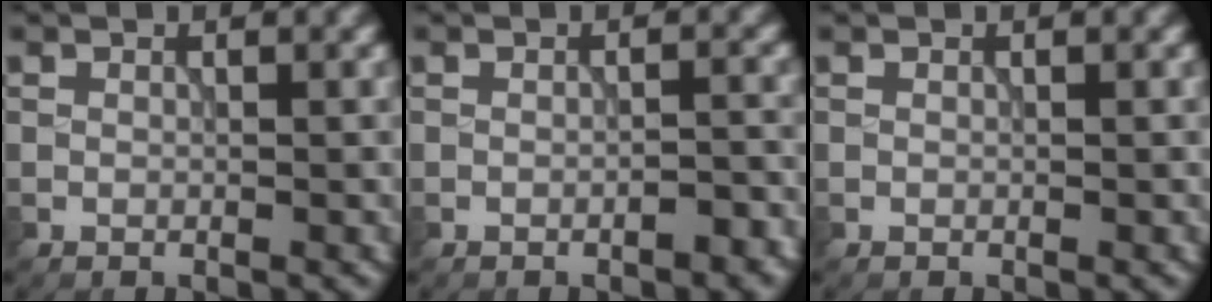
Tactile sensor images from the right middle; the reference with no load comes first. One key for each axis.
{"total": 1.7, "fx": -1.0, "fy": 0.4, "fz": 1.3, "tx": -0.017, "ty": 0.004, "tz": -0.015}
{"total": 0.0}